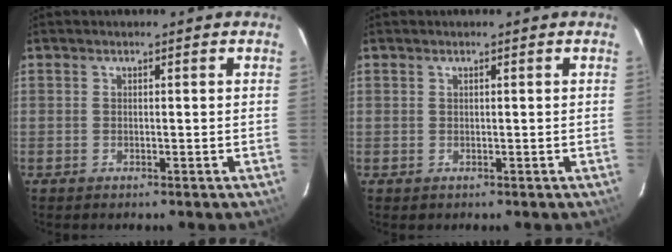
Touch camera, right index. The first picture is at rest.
{"total": 0.5, "force": [0.1, 0.5, 0.0], "torque": [0.003, 0.003, 0.002]}